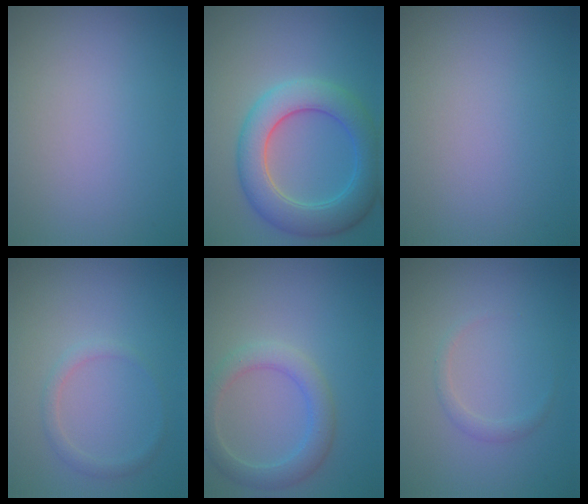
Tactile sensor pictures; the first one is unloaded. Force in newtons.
{"total": 6.3, "press": 6.3, "slide": 0.5}
{"total": 0.0}
{"total": 1.3, "press": 1.3, "slide": 0.1}
{"total": 3.2, "press": 3.2, "slide": 0.2}
{"total": 1.0, "press": 1.0, "slide": 0.1}